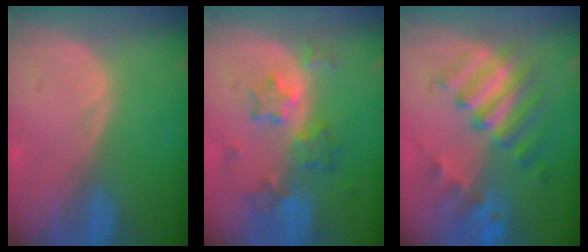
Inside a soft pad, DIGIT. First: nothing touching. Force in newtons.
{"total": 7.2, "press": 6.4, "slide": 3.4}
{"total": 9.2, "press": 8.3, "slide": 4.0}